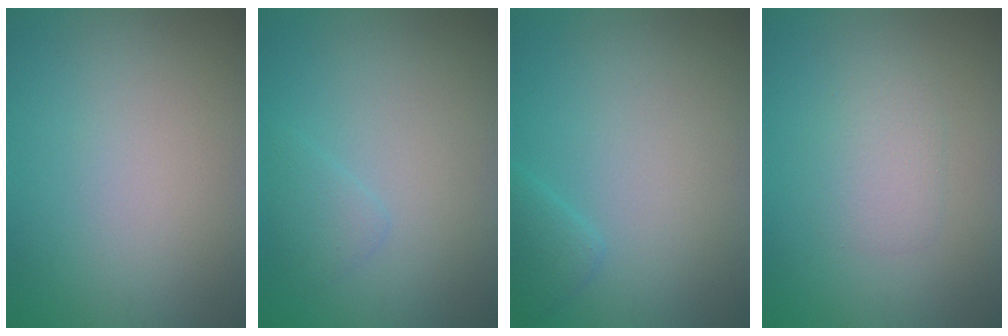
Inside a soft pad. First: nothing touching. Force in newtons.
{"total": 1.4, "press": 1.4, "slide": 0.1}
{"total": 1.4, "press": 1.4, "slide": 0.1}
{"total": 1.9, "press": 1.9, "slide": 0.0}